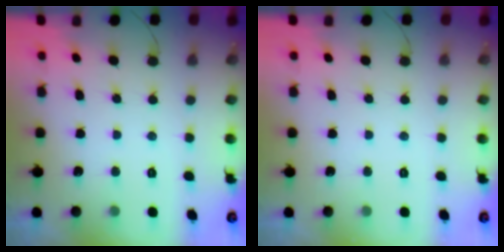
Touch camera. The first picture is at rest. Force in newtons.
{"total": 0.0}